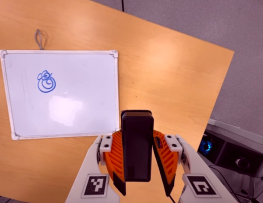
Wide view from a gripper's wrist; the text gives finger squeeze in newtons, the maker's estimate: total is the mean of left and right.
{"total": 6.3, "left": 4.9, "right": 7.6}